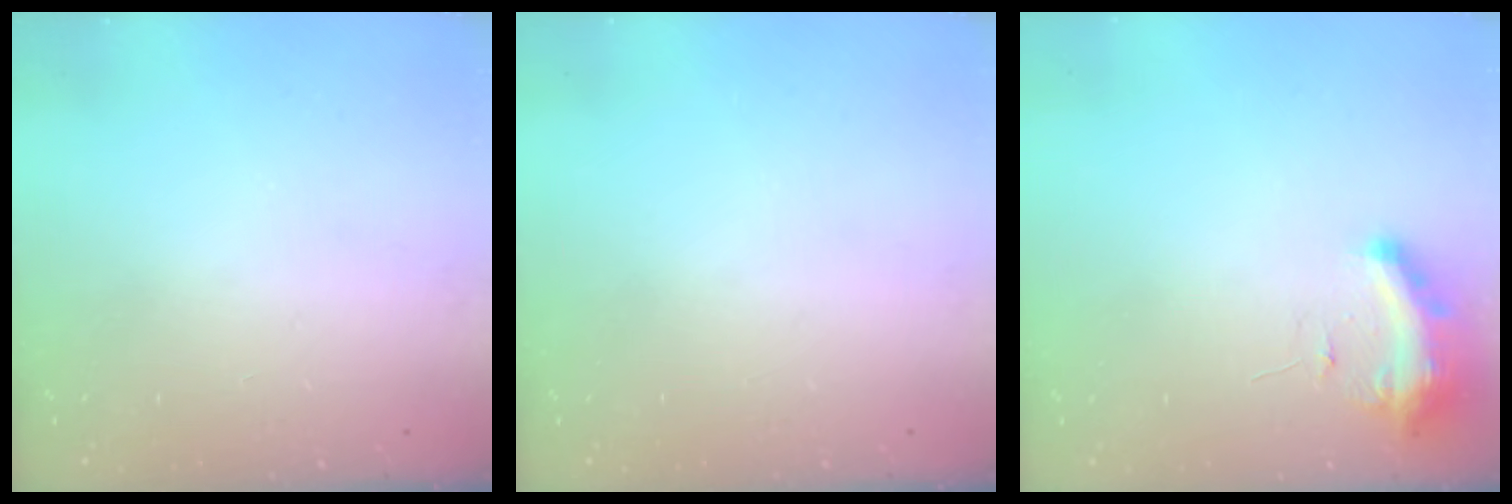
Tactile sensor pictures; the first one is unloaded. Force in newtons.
{"total": 0.0}
{"total": 9.4, "press": 9.3, "slide": 1.3}